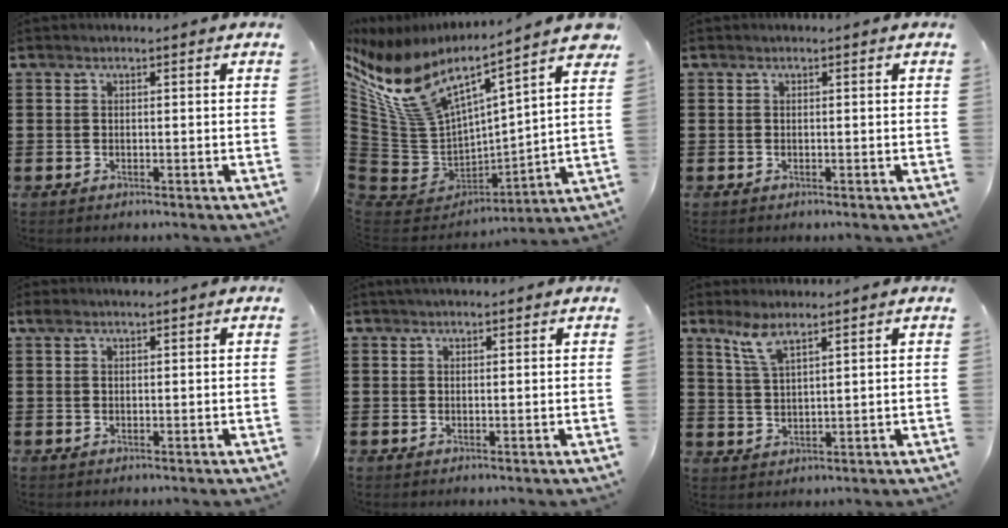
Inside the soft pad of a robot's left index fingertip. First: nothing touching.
{"total": 11.1, "force": [7.6, 3.9, 7.1], "torque": [-0.179, -0.063, 0.126]}
{"total": 0.0}
{"total": 1.4, "force": [1.0, 0.5, 0.8], "torque": [-0.018, 0.003, 0.019]}
{"total": 1.3, "force": [1.1, 0.4, 0.5], "torque": [-0.011, 0.002, 0.020]}
{"total": 4.6, "force": [3.5, 0.7, 3.0], "torque": [-0.069, -0.001, 0.063]}